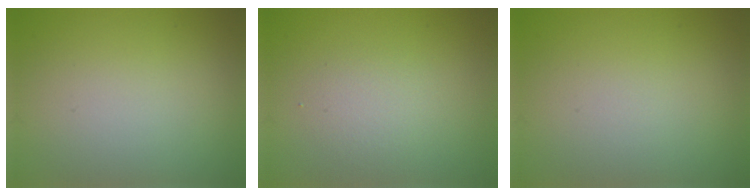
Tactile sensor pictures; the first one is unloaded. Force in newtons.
{"total": 1.7, "press": 1.7, "slide": 0.2}
{"total": 0.0}